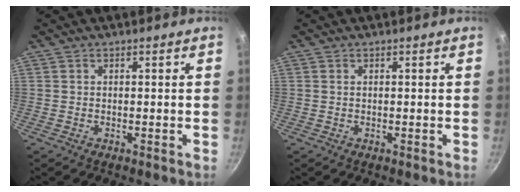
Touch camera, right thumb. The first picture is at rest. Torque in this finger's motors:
{"motor_torque": [0.21, 0.04, 0.06, -0.33, -0.02]}